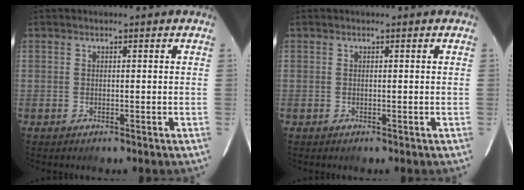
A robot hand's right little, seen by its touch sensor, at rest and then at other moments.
{"total": 0.0}